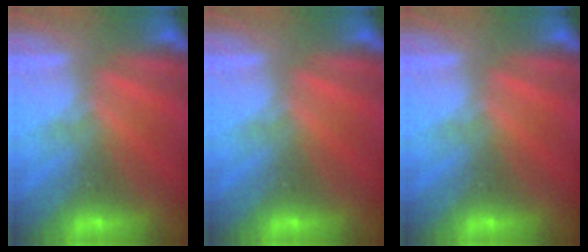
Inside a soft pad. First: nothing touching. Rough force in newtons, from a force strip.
{"total": 0.0}
{"total": 0.0}